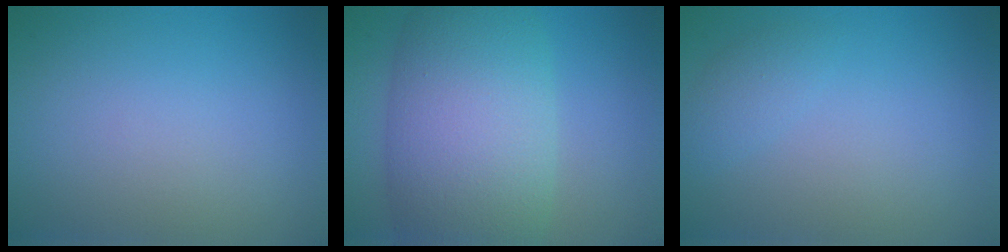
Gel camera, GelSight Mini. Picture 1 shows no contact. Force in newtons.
{"total": 10.6, "press": 10.6, "slide": 0.5}
{"total": 1.3, "press": 1.3, "slide": 0.1}